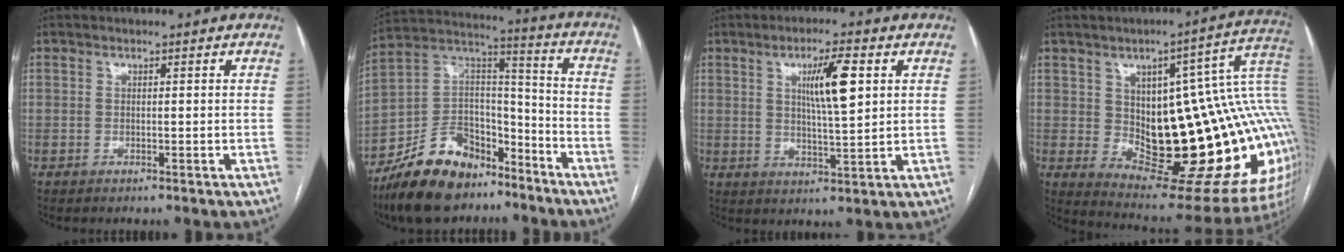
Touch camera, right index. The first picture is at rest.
{"total": 17.5, "force": [-13.1, 8.4, 8.1], "torque": [-0.149, 0.040, -0.229]}
{"total": 8.0, "force": [2.5, 0.9, 7.5], "torque": [-0.130, 0.002, 0.044]}
{"total": 28.5, "force": [1.0, 9.1, 26.9], "torque": [-0.266, 0.028, 0.038]}